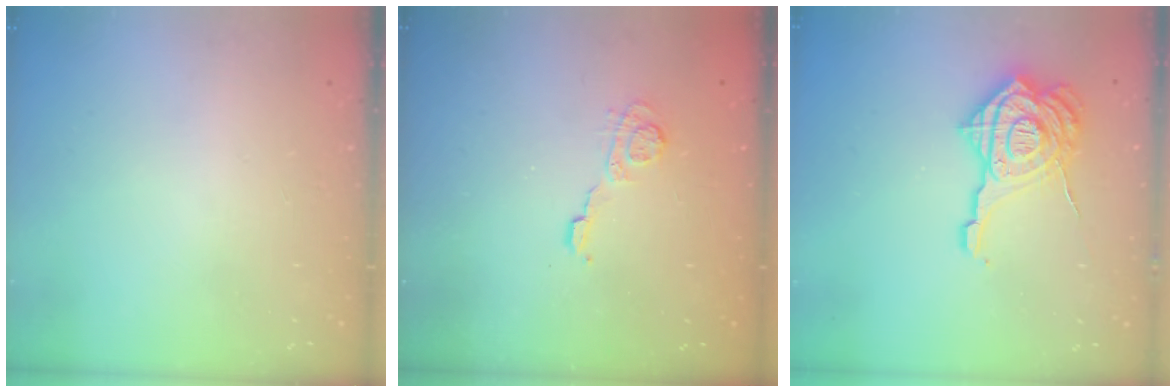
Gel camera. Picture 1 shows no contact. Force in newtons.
{"total": 4.9, "press": 4.9, "slide": 0.3}
{"total": 18.9, "press": 18.8, "slide": 1.9}